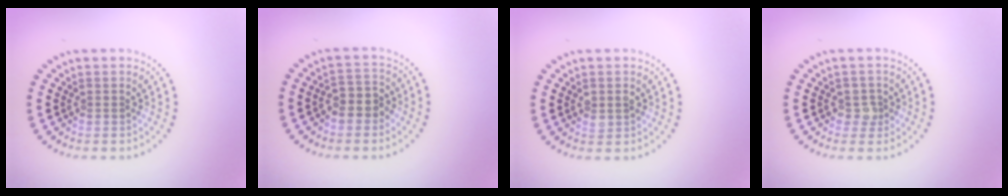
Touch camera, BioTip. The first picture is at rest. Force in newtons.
{"total": 2.6, "press": 2.4, "slide": 1.0}
{"total": 1.0, "press": 1.0, "slide": 0.1}
{"total": 1.4, "press": 1.3, "slide": 0.5}